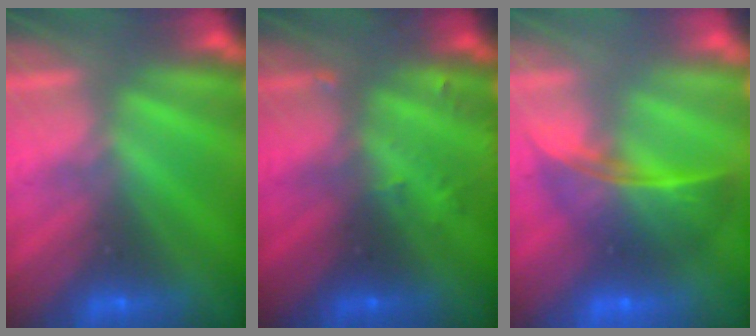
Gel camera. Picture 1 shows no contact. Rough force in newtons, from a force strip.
{"total": 2.9}
{"total": 9.0}